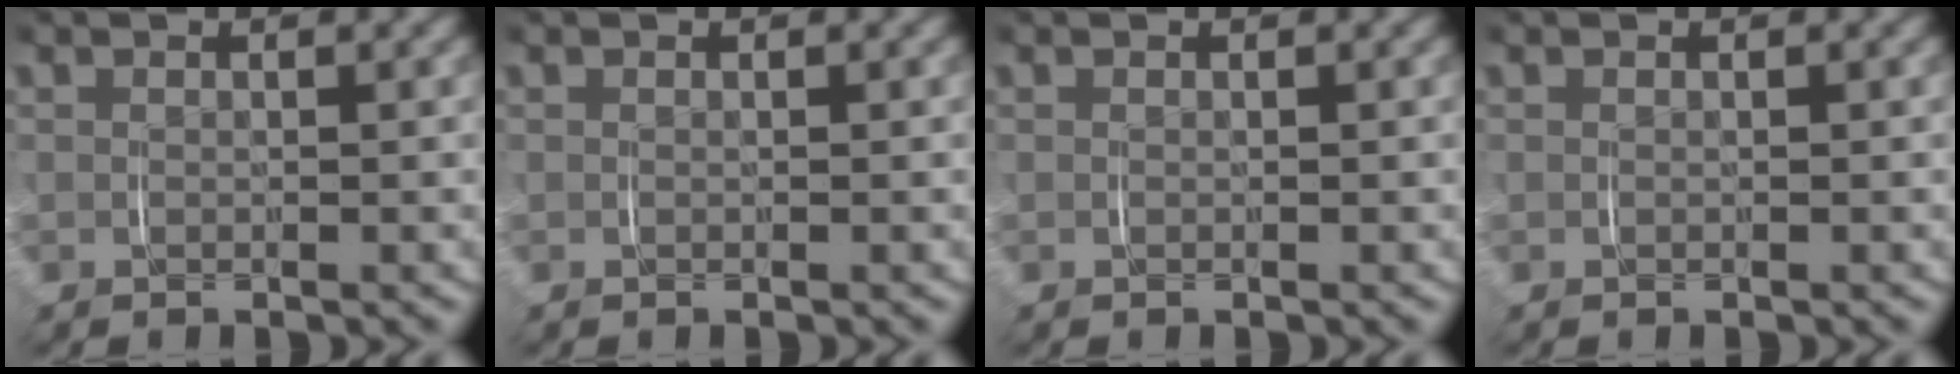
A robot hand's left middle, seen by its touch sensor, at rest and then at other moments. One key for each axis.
{"total": 0.0}
{"total": 0.0}
{"total": 0.0}